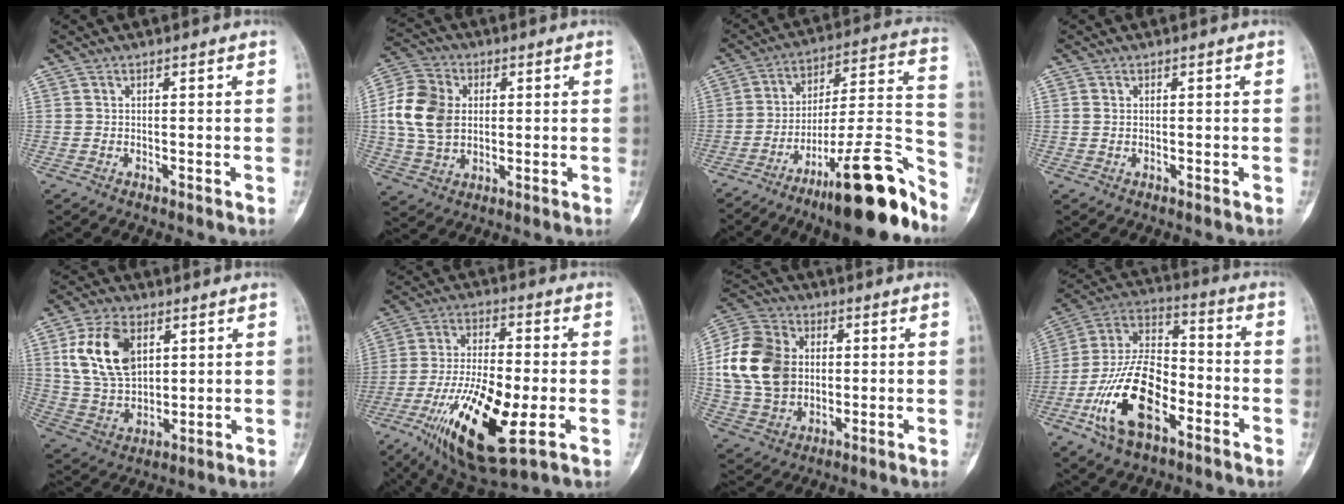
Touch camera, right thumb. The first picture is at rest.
{"total": 12.4, "force": [1.2, 9.2, 8.1], "torque": [-0.149, 0.007, 0.021]}
{"total": 21.8, "force": [-14.2, 4.3, 16.0], "torque": [-0.200, 0.106, -0.220]}
{"total": 0.7, "force": [0.2, 0.5, 0.5], "torque": [-0.013, 0.001, 0.005]}
{"total": 14.4, "force": [4.9, 9.1, 10.0], "torque": [-0.171, -0.014, 0.102]}
{"total": 19.6, "force": [-6.4, 6.5, 17.3], "torque": [-0.333, 0.003, -0.102]}
{"total": 17.4, "force": [1.6, 13.5, 10.9], "torque": [-0.192, 0.010, 0.030]}
{"total": 18.6, "force": [-7.2, 9.7, 14.2], "torque": [-0.254, 0.051, -0.136]}